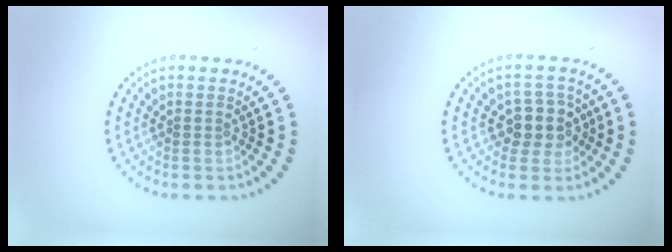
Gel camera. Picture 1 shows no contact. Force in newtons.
{"total": 2.9, "press": 2.5, "slide": 1.5}